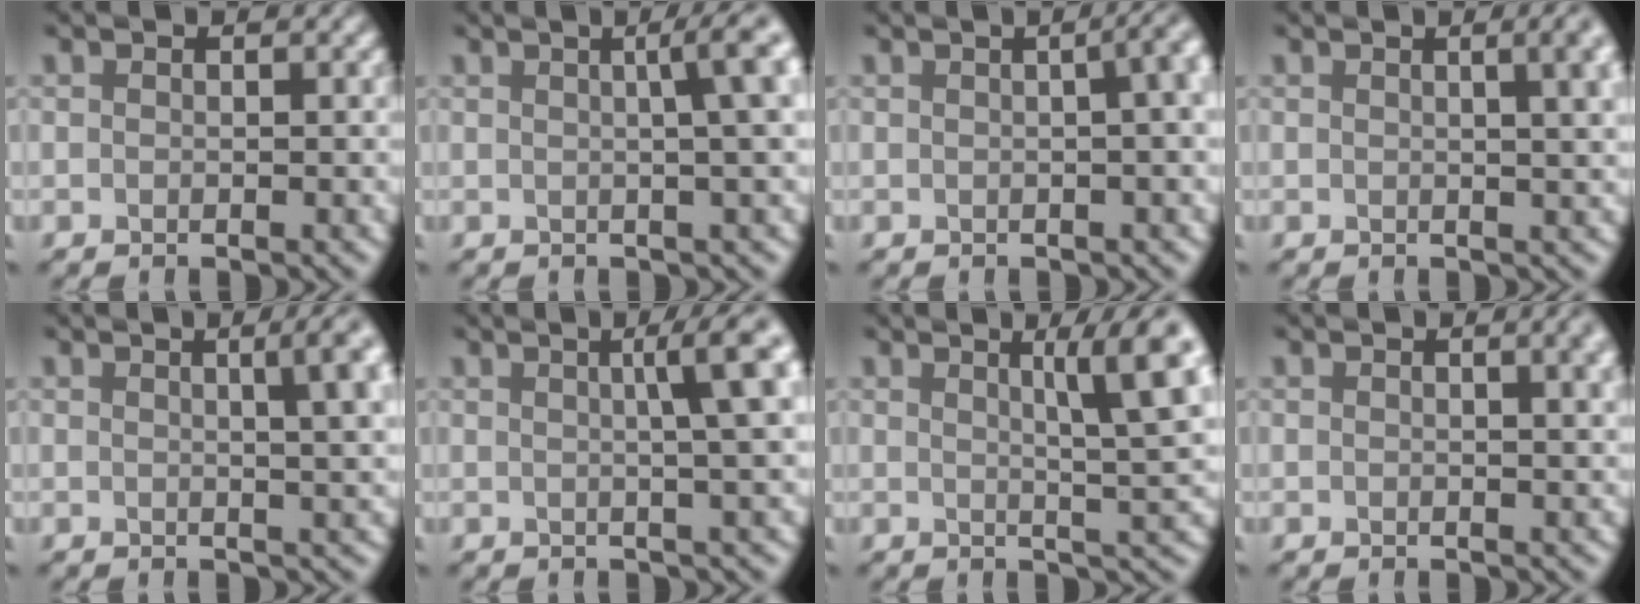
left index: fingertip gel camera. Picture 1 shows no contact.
{"total": 6.6, "force": [1.4, 2.1, 6.1], "torque": [-0.037, 0.033, 0.002]}
{"total": 12.0, "force": [2.9, 6.8, 9.4], "torque": [-0.006, 0.067, -0.015]}
{"total": 7.3, "force": [2.3, 3.5, 6.0], "torque": [-0.017, 0.044, -0.003]}
{"total": 6.9, "force": [2.0, 2.7, 6.1], "torque": [-0.026, 0.030, 0.010]}
{"total": 6.2, "force": [1.5, 1.2, 5.9], "torque": [-0.056, 0.020, 0.020]}
{"total": 7.7, "force": [2.6, 1.5, 7.1], "torque": [-0.075, 0.013, 0.039]}
{"total": 3.6, "force": [1.4, 1.4, 3.0], "torque": [-0.018, 0.009, 0.014]}